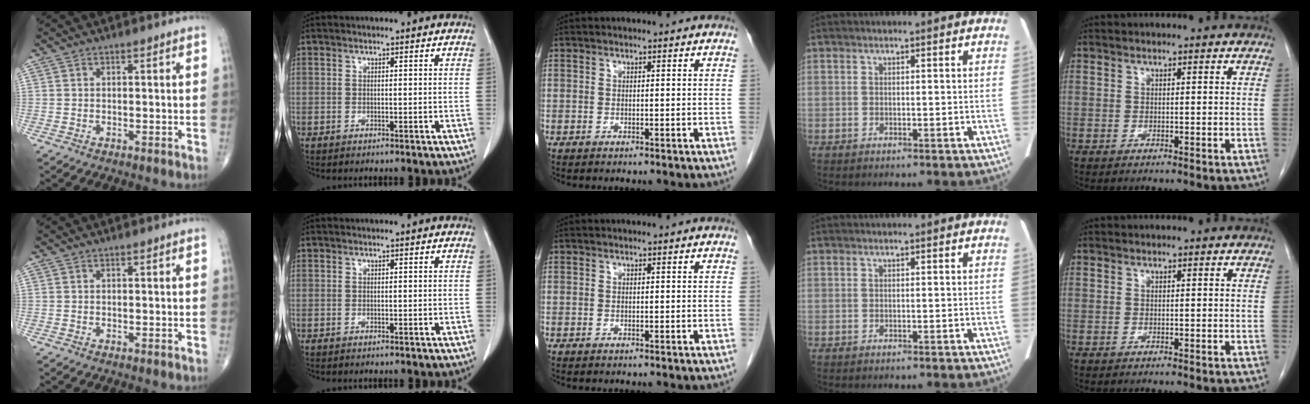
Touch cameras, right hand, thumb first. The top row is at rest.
{}